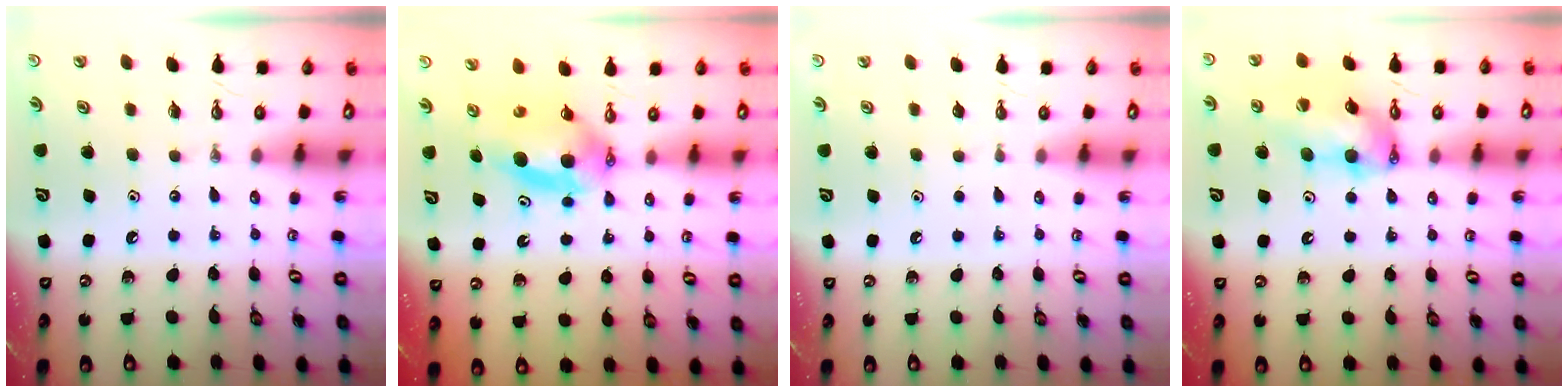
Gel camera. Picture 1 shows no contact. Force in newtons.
{"total": 8.0, "press": 5.1, "slide": 6.1}
{"total": 0.9, "press": 0.1, "slide": 0.9}
{"total": 12.2, "press": 12.1, "slide": 1.2}